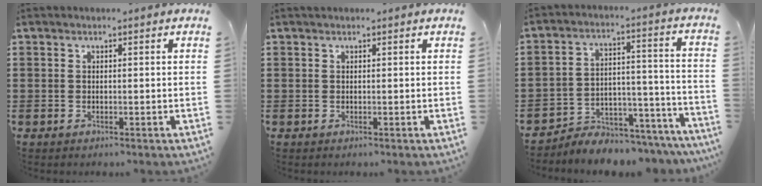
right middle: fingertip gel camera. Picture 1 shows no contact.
{"total": 0.0}
{"total": 5.2, "force": [-5.1, 1.3, 0.2], "torque": [-0.005, 0.013, -0.104]}